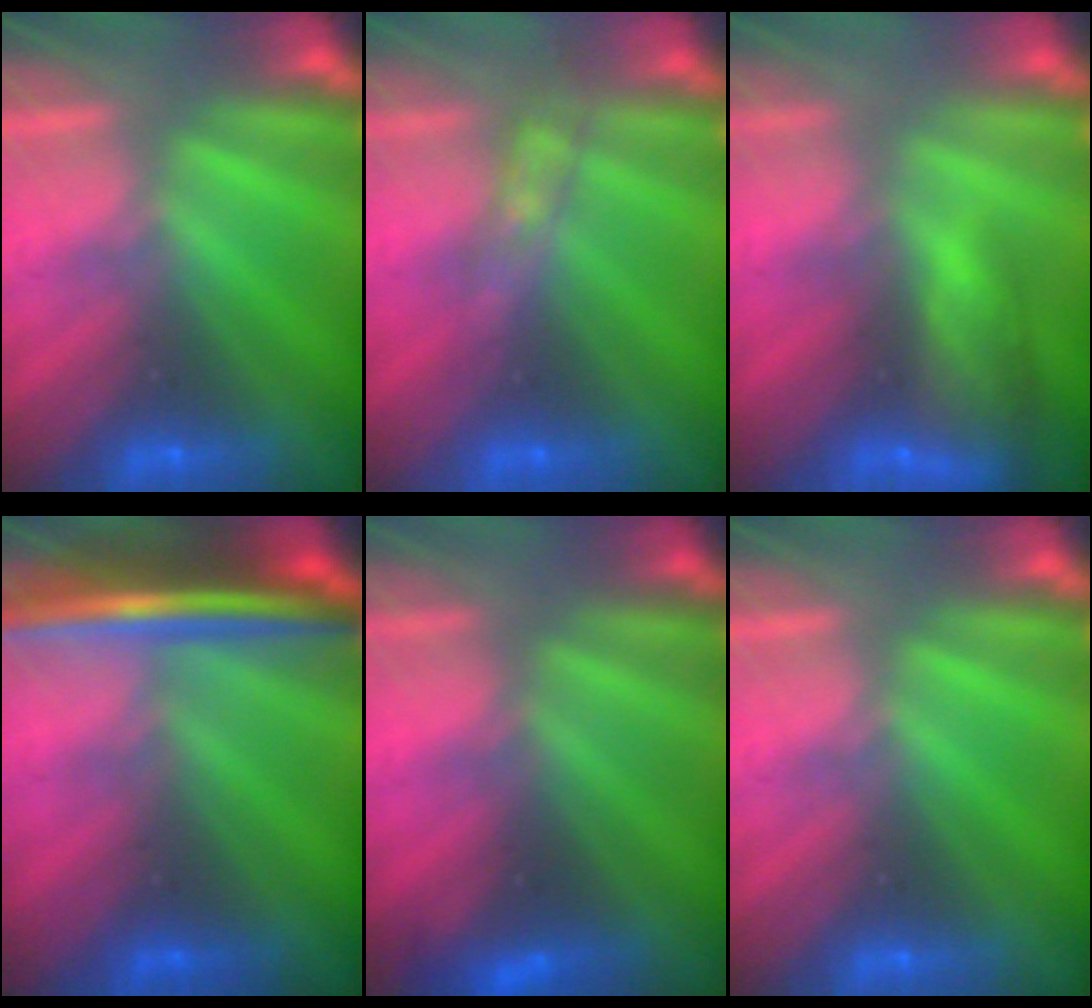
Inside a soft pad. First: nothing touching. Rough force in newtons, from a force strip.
{"total": 2.8}
{"total": 8.4}
{"total": 7.4}
{"total": 1.8}
{"total": 0.0}